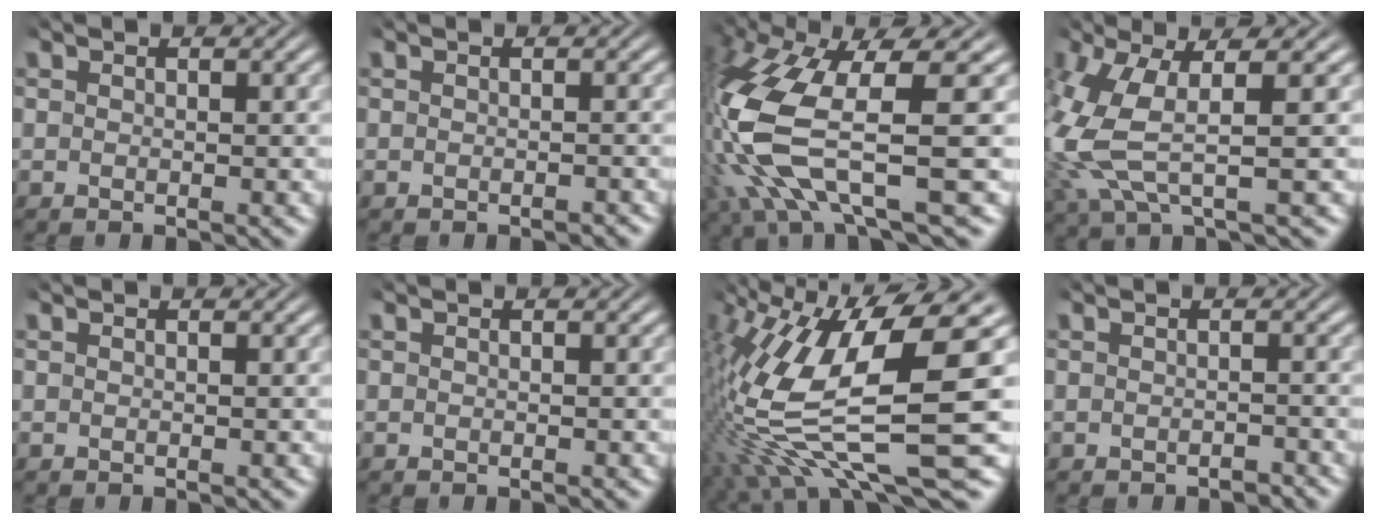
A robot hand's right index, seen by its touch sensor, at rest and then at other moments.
{"total": 0.8, "force": [-0.7, 0.2, 0.1], "torque": [0.001, 0.000, -0.013]}
{"total": 9.7, "force": [-1.4, 4.2, 8.6], "torque": [-0.218, -0.034, -0.007]}
{"total": 7.6, "force": [-0.6, 5.0, 5.7], "torque": [-0.154, -0.015, -0.009]}
{"total": 0.0}
{"total": 0.0}
{"total": 13.1, "force": [-2.5, 6.0, 11.4], "torque": [-0.207, -0.038, -0.029]}
{"total": 1.4, "force": [-1.4, 0.5, 0.1], "torque": [0.000, -0.001, -0.024]}